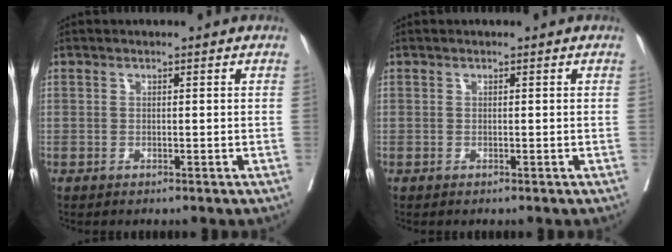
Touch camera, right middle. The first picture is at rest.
{"total": 0.0}